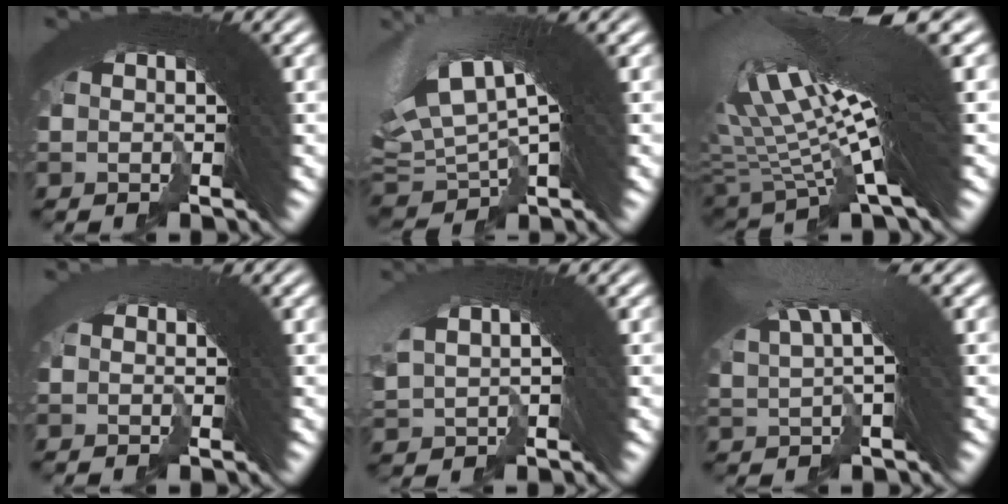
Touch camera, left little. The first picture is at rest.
{"total": 4.1, "force": [2.2, 2.6, 2.3], "torque": [-0.054, 0.000, 0.047]}
{"total": 13.2, "force": [6.2, 3.6, 11.1], "torque": [-0.188, 0.031, 0.101]}
{"total": 2.6, "force": [-1.3, -0.8, -2.1], "torque": [0.033, -0.011, -0.020]}
{"total": 1.7, "force": [1.6, 0.1, -0.6], "torque": [0.019, 0.004, 0.035]}
{"total": 4.1, "force": [3.0, -0.9, 2.7], "torque": [-0.040, 0.027, 0.050]}